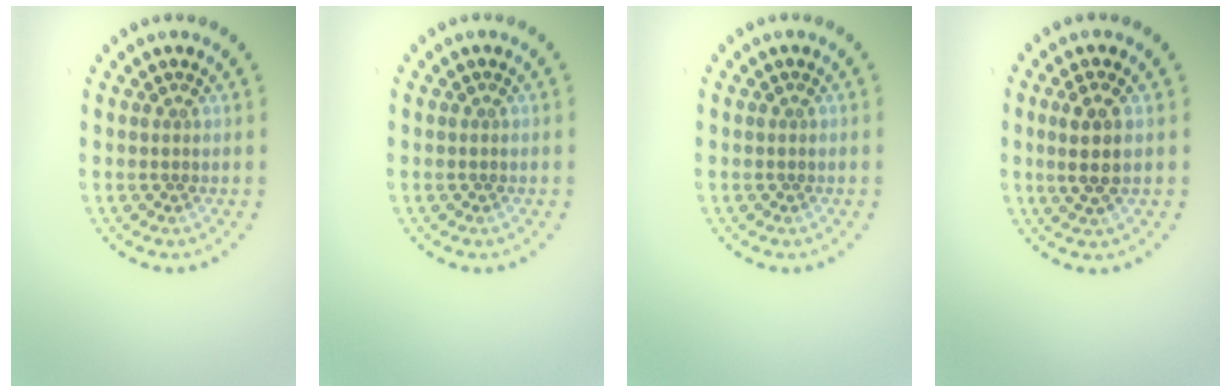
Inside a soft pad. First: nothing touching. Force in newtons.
{"total": 0.0}
{"total": 0.0}
{"total": 2.4, "press": 2.2, "slide": 1.1}